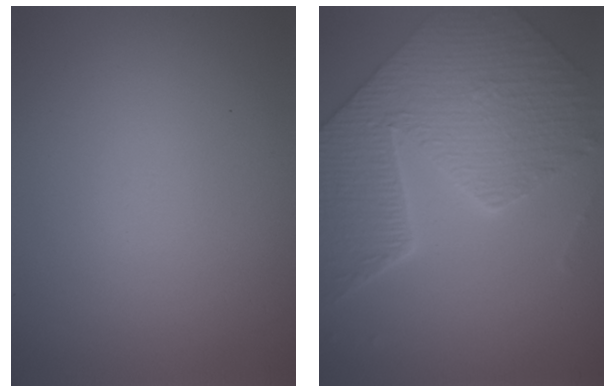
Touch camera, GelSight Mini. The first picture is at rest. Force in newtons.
{"total": 9.2, "press": 6.7, "slide": 6.3}